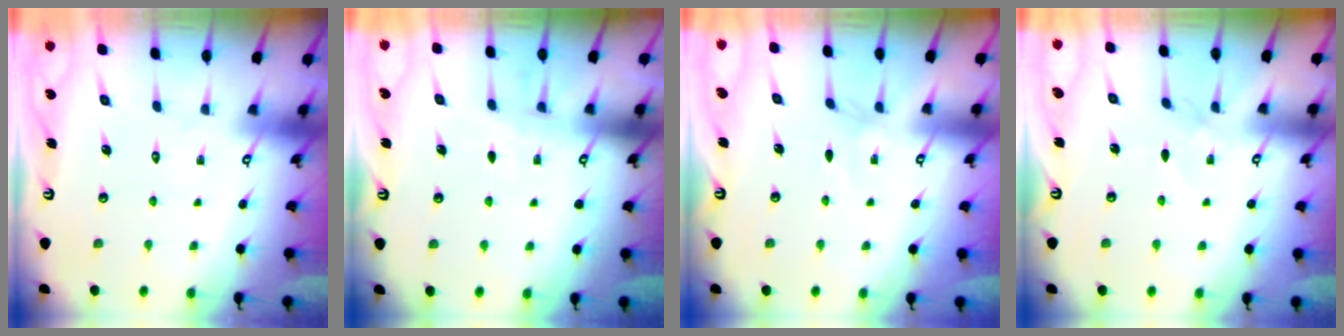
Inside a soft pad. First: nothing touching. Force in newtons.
{"total": 6.1, "press": 6.1, "slide": 0.5}
{"total": 0.0}
{"total": 4.4, "press": 4.3, "slide": 0.6}